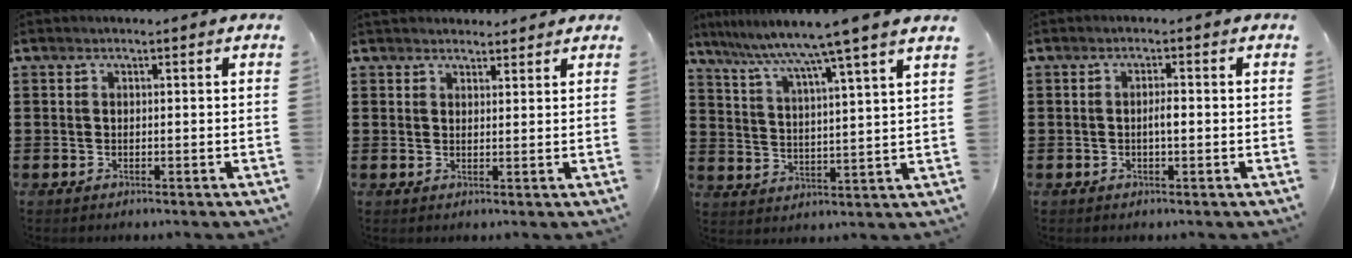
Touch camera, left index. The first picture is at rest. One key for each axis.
{"total": 2.3, "fx": 2.2, "fy": 0.6, "fz": -0.1, "tx": -0.004, "ty": -0.004, "tz": 0.044}
{"total": 7.1, "fx": 6.0, "fy": -1.9, "fz": 3.3, "tx": -0.089, "ty": -0.045, "tz": 0.091}
{"total": 1.8, "fx": -0.1, "fy": 0.2, "fz": 1.8, "tx": -0.034, "ty": -0.001, "tz": -0.002}